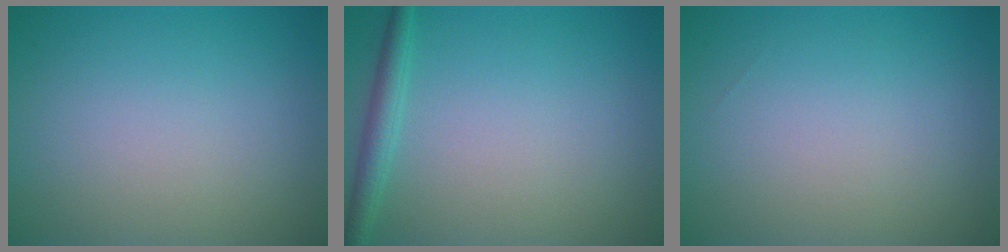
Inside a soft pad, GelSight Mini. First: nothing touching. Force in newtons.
{"total": 1.9, "press": 1.9, "slide": 0.1}
{"total": 0.0}